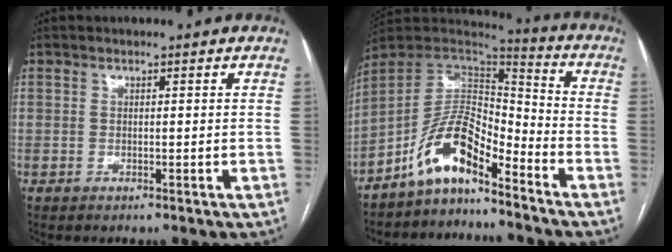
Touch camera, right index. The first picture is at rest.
{"total": 10.1, "force": [-7.5, 2.8, 6.1], "torque": [-0.116, 0.036, -0.140]}